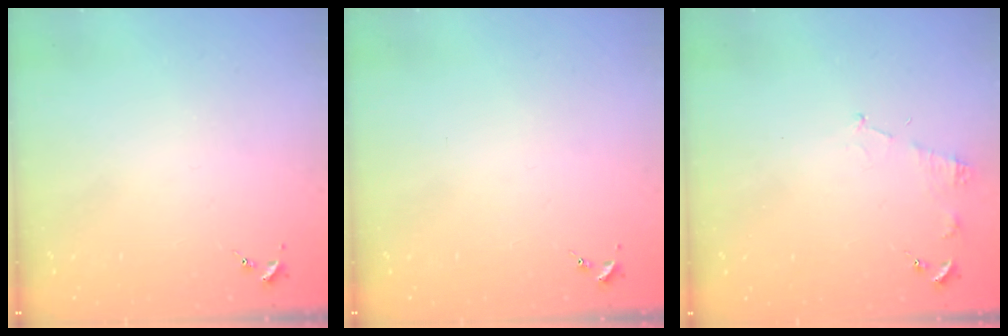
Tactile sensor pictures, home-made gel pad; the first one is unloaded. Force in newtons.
{"total": 0.0}
{"total": 6.4, "press": 6.4, "slide": 0.5}